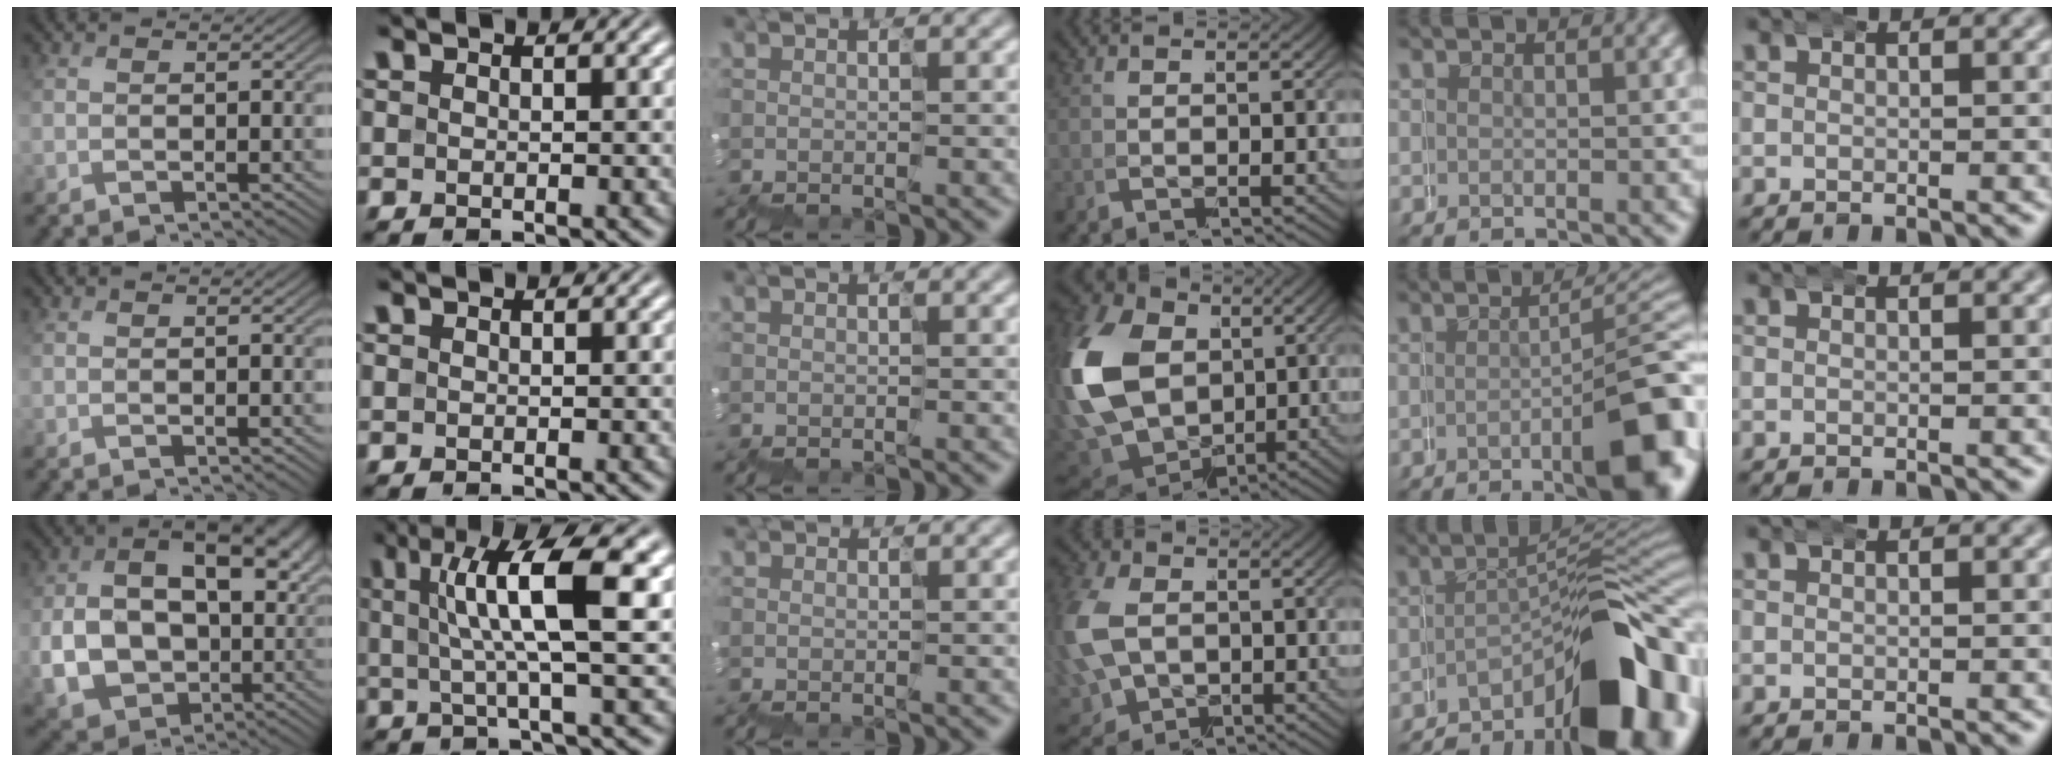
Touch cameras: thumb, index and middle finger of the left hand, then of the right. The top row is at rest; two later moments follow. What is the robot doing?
{"motion": "wrap", "object": "belt"}